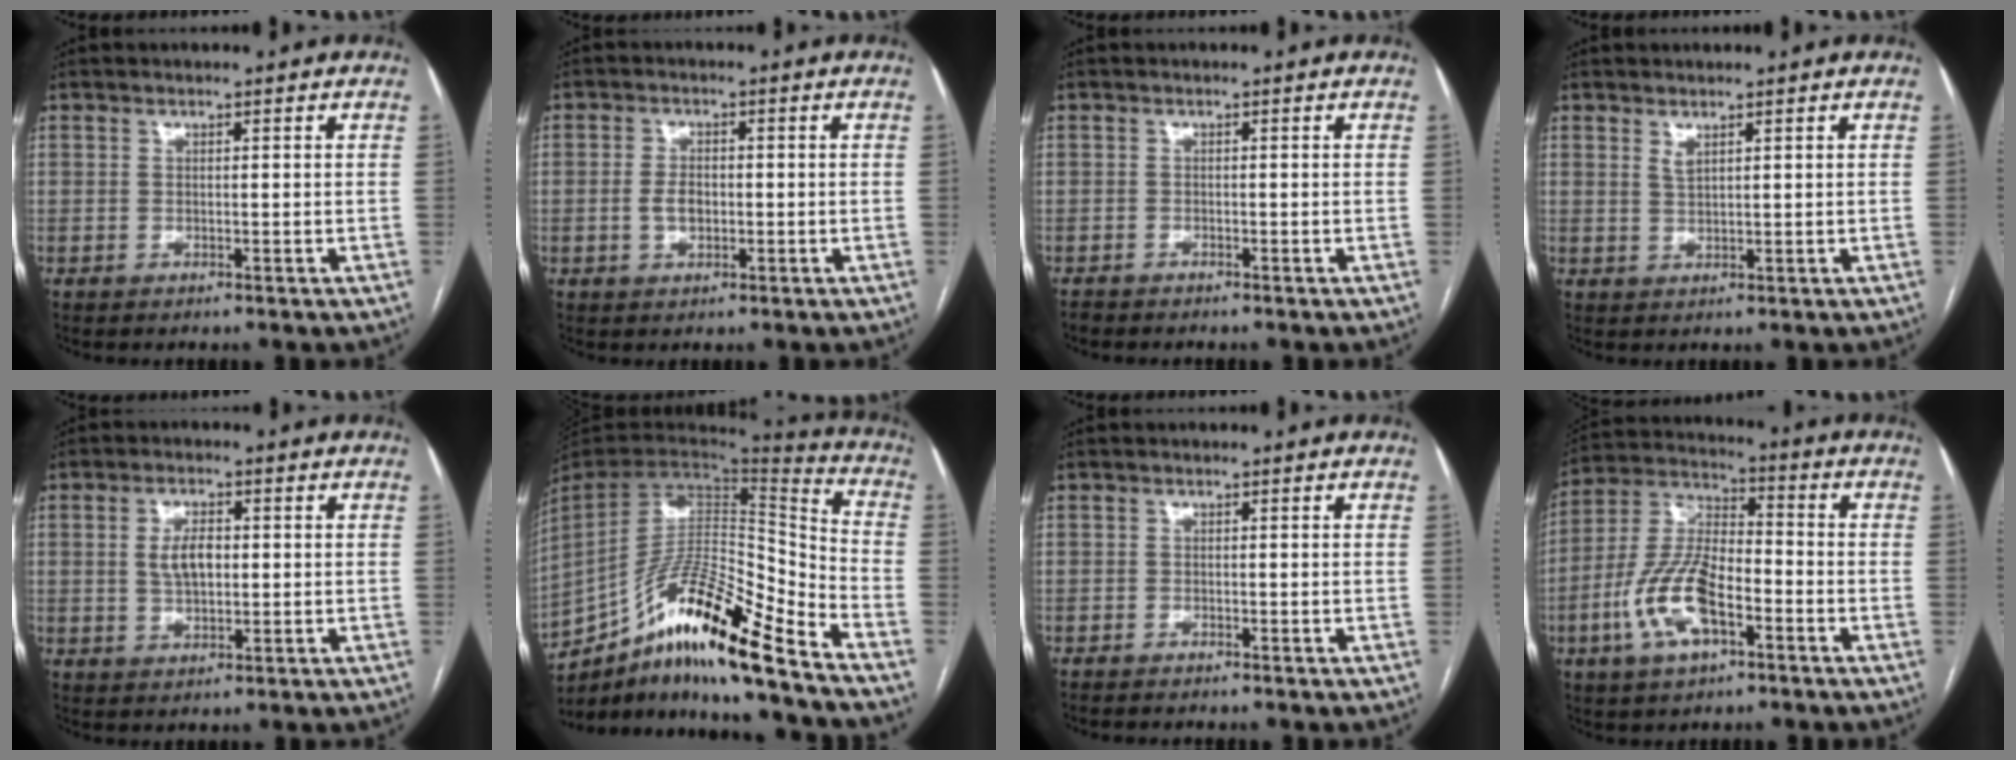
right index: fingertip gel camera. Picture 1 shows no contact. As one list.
[{"total": 3.0, "force": [-0.5, 1.7, 2.4], "torque": [-0.046, 0.003, -0.007]}, {"total": 1.2, "force": [-1.2, 0.2, 0.3], "torque": [-0.007, -0.002, -0.020]}, {"total": 1.3, "force": [1.0, 0.2, 0.8], "torque": [-0.018, -0.004, 0.021]}, {"total": 4.7, "force": [0.5, 2.3, 4.1], "torque": [-0.080, 0.007, 0.013]}, {"total": 21.4, "force": [-15.2, 2.0, 15.0], "torque": [-0.267, -0.007, -0.274]}, {"total": 2.0, "force": [-1.8, 0.2, 0.8], "torque": [-0.014, -0.002, -0.024]}, {"total": 13.0, "force": [-5.1, 5.3, 10.7], "torque": [-0.234, 0.012, -0.094]}]